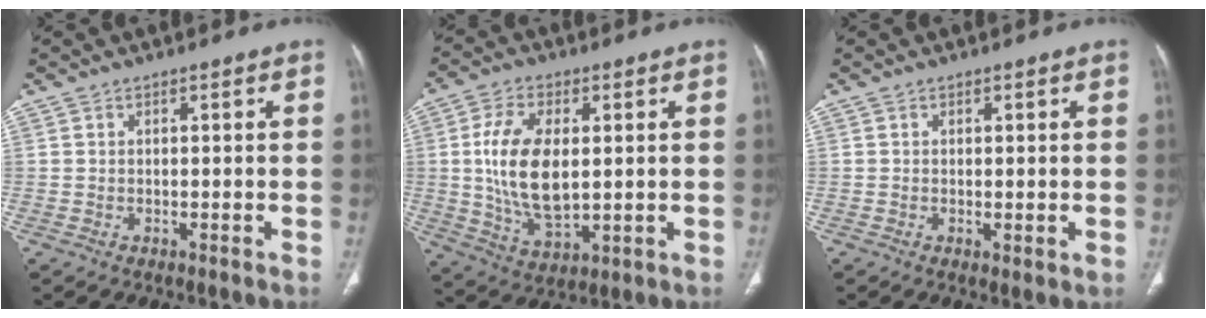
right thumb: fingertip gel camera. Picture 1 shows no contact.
{"total": 13.9, "force": [1.2, 7.4, 11.7], "torque": [-0.218, -0.014, 0.029]}
{"total": 1.3, "force": [-0.2, 0.4, 1.2], "torque": [-0.021, -0.008, -0.002]}